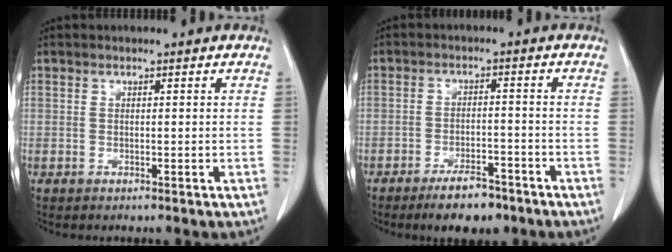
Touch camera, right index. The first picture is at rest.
{"total": 6.3, "force": [-4.6, 2.2, 3.6], "torque": [-0.062, 0.000, -0.070]}